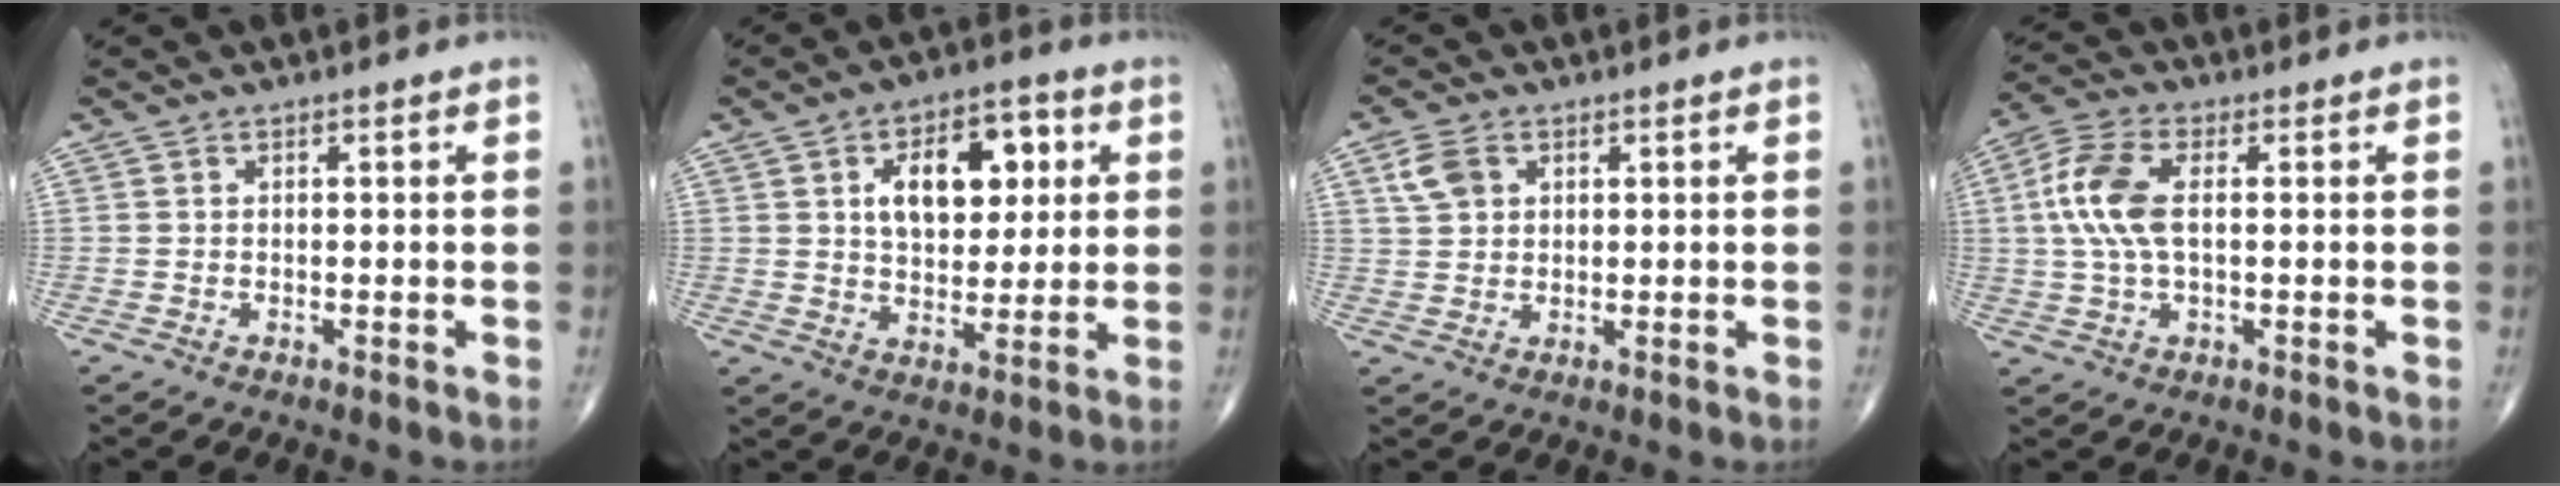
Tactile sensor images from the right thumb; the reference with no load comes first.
{"total": 13.1, "force": [3.6, 7.7, 9.9], "torque": [-0.110, 0.001, 0.056]}
{"total": 4.7, "force": [1.9, 3.4, 2.6], "torque": [-0.045, 0.002, 0.038]}
{"total": 9.6, "force": [1.1, 4.7, 8.2], "torque": [-0.192, 0.016, 0.019]}